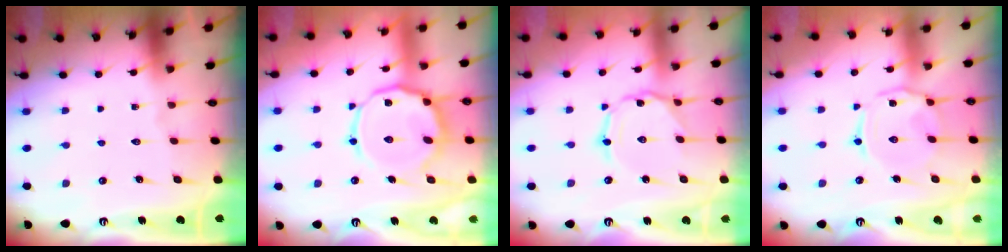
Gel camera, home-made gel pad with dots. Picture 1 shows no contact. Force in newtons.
{"total": 13.7, "press": 13.6, "slide": 1.1}
{"total": 2.3, "press": 2.3, "slide": 0.3}
{"total": 5.1, "press": 5.1, "slide": 0.4}